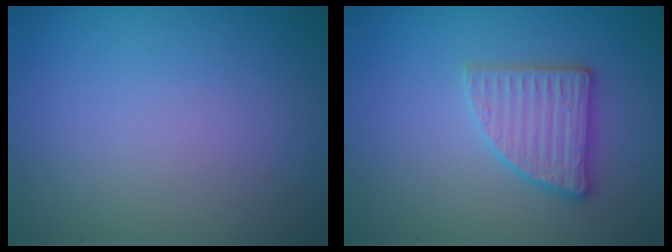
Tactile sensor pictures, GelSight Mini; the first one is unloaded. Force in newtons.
{"total": 2.9, "press": 2.8, "slide": 0.5}